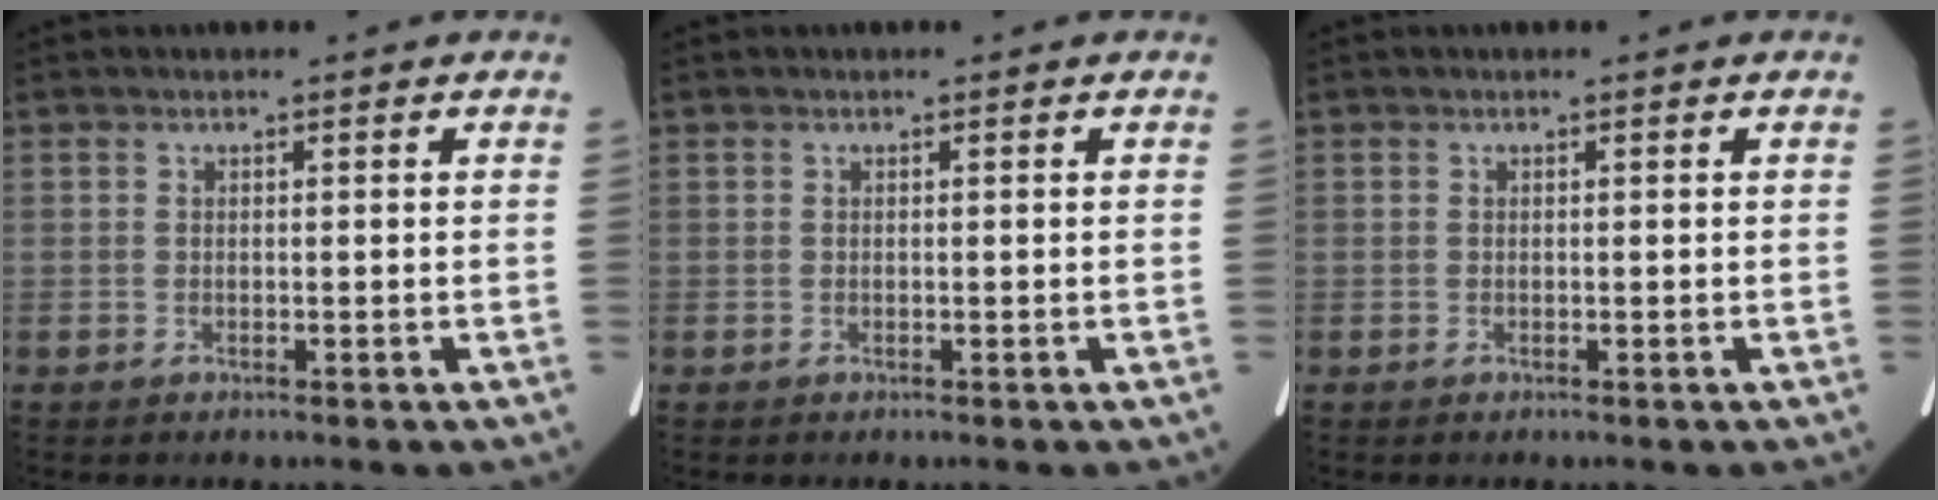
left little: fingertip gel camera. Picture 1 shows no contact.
{"total": 0.0}
{"total": 0.0}